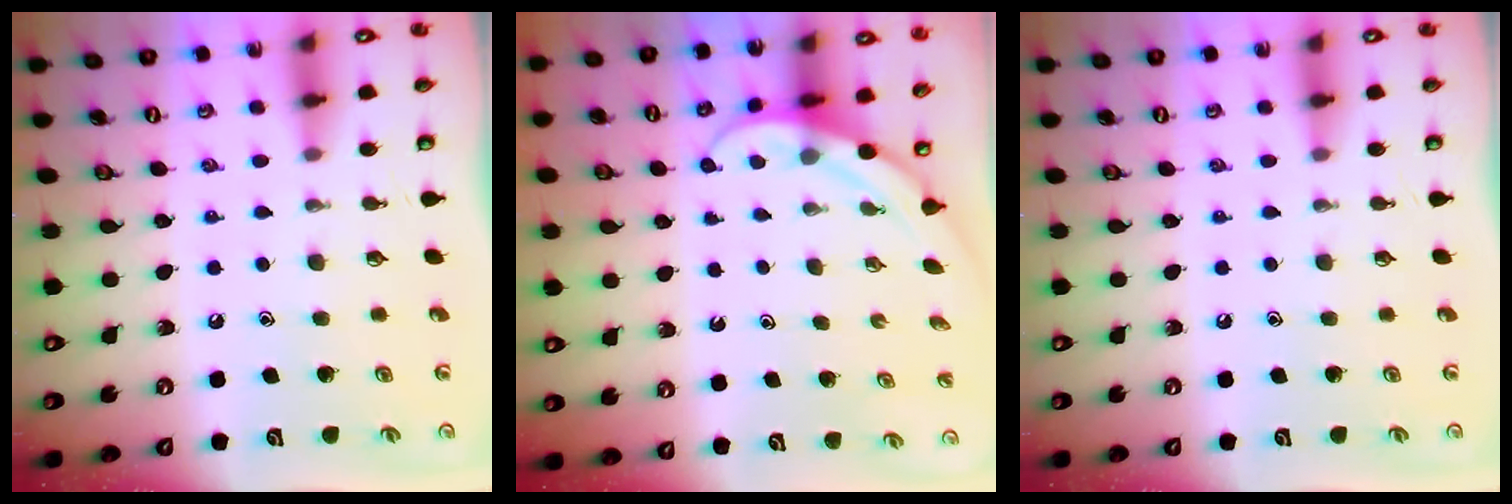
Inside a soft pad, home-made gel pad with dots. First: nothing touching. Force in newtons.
{"total": 4.8, "press": 4.8, "slide": 0.3}
{"total": 0.0}